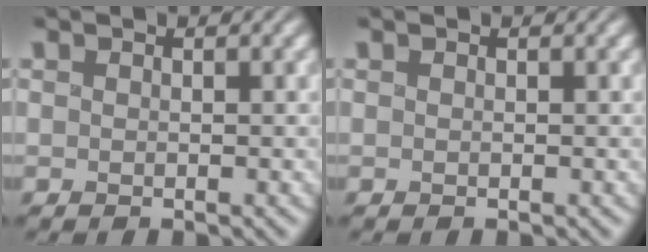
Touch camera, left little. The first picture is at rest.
{"total": 0.0}